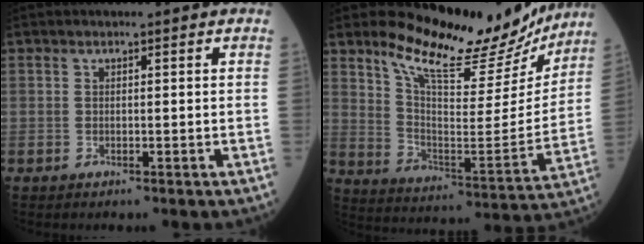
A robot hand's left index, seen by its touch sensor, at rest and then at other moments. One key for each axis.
{"total": 19.0, "fx": 16.4, "fy": 4.9, "fz": 8.2, "tx": -0.130, "ty": -0.034, "tz": 0.244}